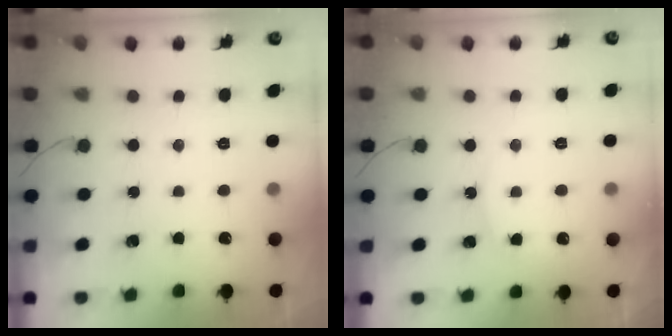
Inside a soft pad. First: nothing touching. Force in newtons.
{"total": 4.4, "press": 4.4, "slide": 0.6}